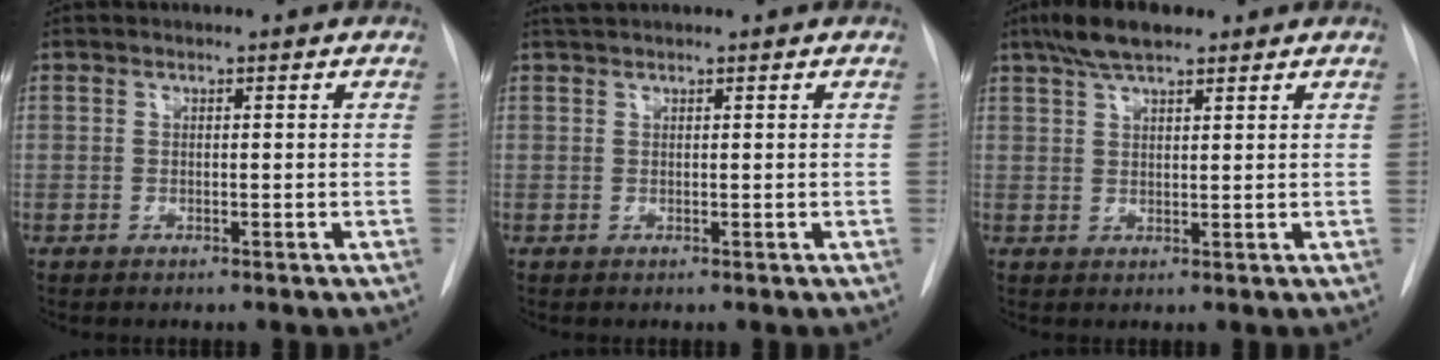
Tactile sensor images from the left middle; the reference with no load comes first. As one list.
[{"total": 1.5, "force": [1.3, 0.0, 0.6], "torque": [-0.013, 0.015, 0.028]}, {"total": 6.3, "force": [4.6, 1.6, 4.0], "torque": [-0.085, 0.017, 0.082]}]